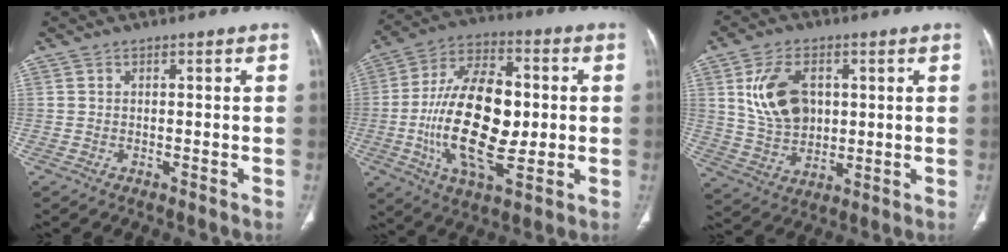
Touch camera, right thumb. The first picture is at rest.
{"total": 21.6, "force": [-1.2, 10.9, 18.6], "torque": [-0.320, 0.009, -0.016]}
{"total": 12.2, "force": [2.9, 8.2, 8.5], "torque": [-0.136, -0.010, 0.064]}